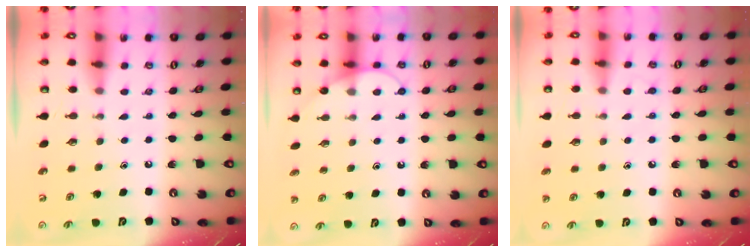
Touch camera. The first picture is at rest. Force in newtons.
{"total": 6.4, "press": 6.4, "slide": 0.3}
{"total": 4.9, "press": 4.9, "slide": 0.5}